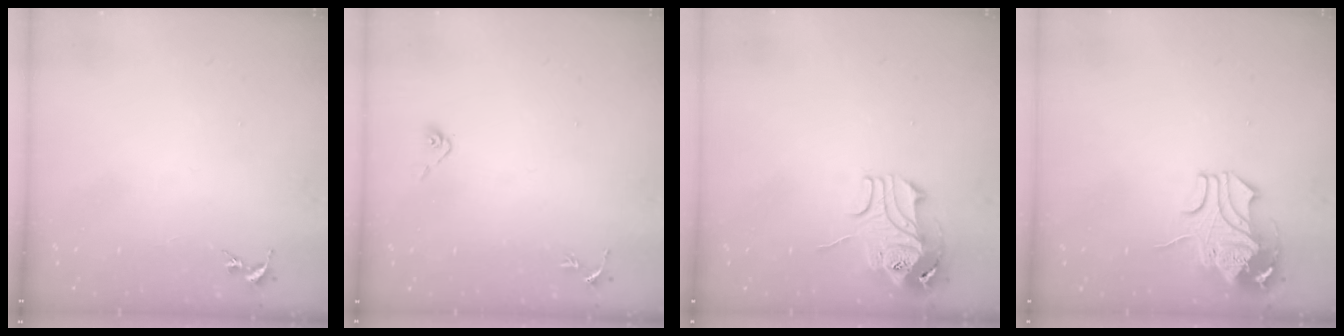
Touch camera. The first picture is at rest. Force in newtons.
{"total": 4.1, "press": 3.7, "slide": 1.7}
{"total": 10.9, "press": 10.9, "slide": 1.1}
{"total": 10.0, "press": 9.9, "slide": 1.5}